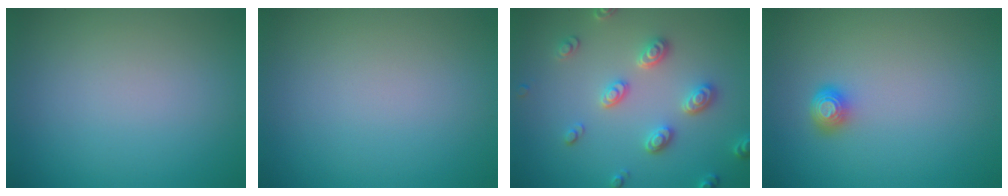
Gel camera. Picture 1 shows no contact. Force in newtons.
{"total": 0.0}
{"total": 3.3, "press": 3.2, "slide": 0.9}
{"total": 1.7, "press": 1.3, "slide": 1.2}